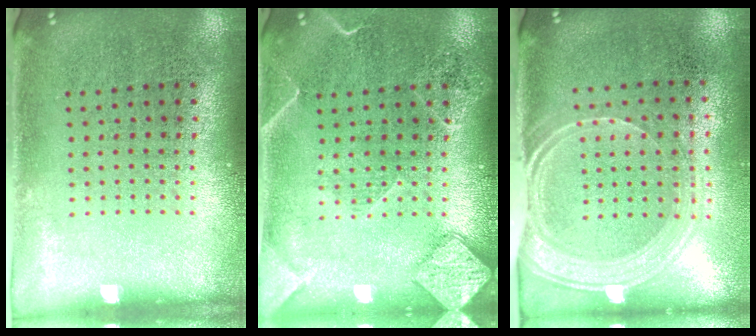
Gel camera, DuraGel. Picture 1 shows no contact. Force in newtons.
{"total": 2.8, "press": 2.8, "slide": 0.3}
{"total": 1.9, "press": 1.6, "slide": 1.0}